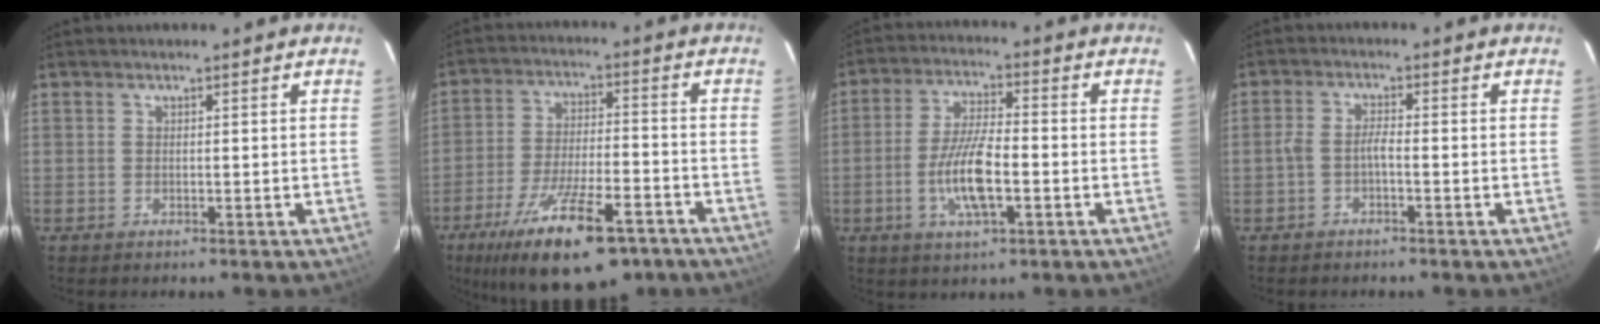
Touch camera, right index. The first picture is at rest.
{"total": 18.9, "force": [-12.1, 6.2, 13.1], "torque": [-0.241, -0.031, -0.188]}
{"total": 9.7, "force": [-2.9, 2.8, 8.8], "torque": [-0.178, -0.003, -0.054]}
{"total": 2.3, "force": [-1.3, 0.4, 1.8], "torque": [-0.045, 0.008, -0.028]}